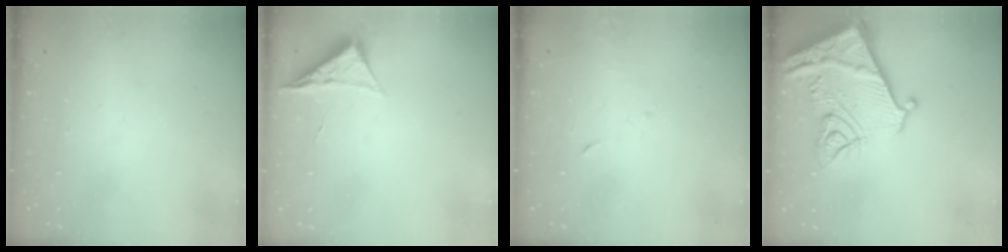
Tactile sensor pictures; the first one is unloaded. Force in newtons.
{"total": 4.7, "press": 4.7, "slide": 0.7}
{"total": 3.8, "press": 3.7, "slide": 0.9}
{"total": 18.7, "press": 18.6, "slide": 2.1}